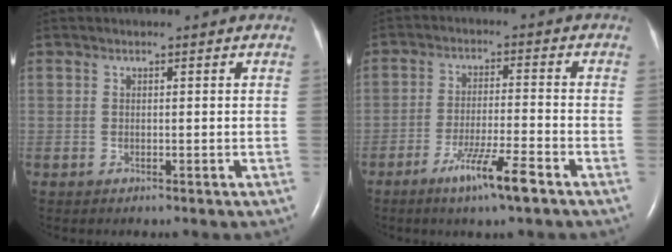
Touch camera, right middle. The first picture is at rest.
{"total": 7.5, "force": [-4.7, -0.1, 5.9], "torque": [-0.112, -0.014, -0.084]}